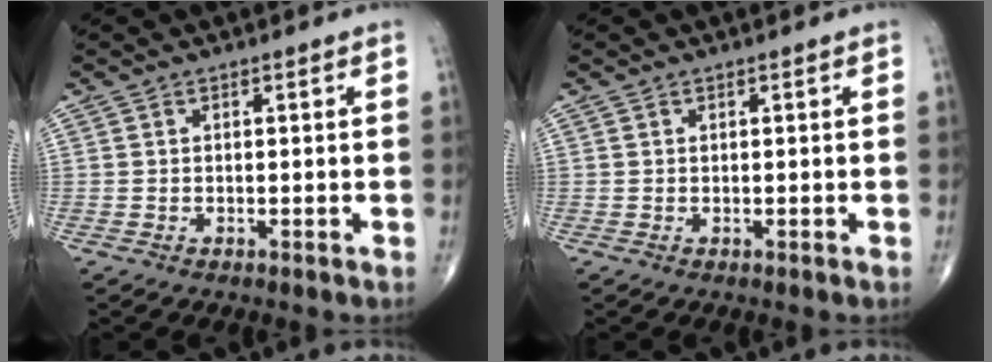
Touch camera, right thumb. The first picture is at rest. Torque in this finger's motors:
{"motor_torque": [0.17, -0.03, 0.35, -0.16, -0.02]}